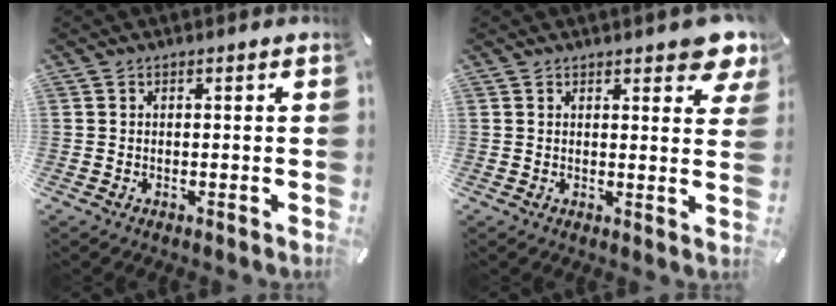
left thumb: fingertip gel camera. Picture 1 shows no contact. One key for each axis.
{"total": 5.9, "fx": 4.5, "fy": 1.9, "fz": 3.2, "tx": -0.035, "ty": -0.029, "tz": 0.076}